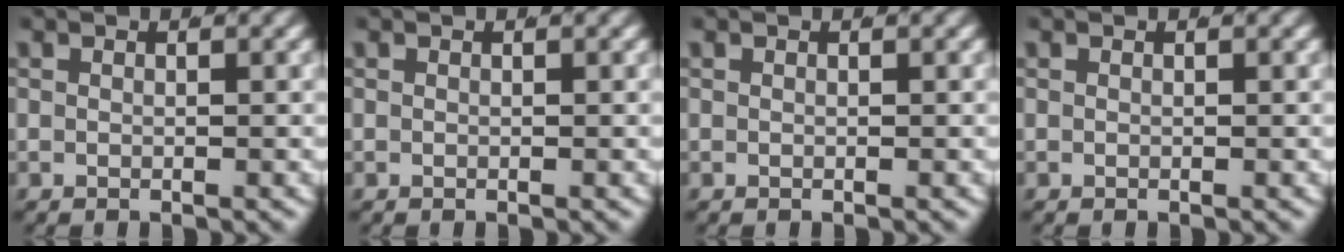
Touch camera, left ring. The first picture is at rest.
{"total": 0.0}
{"total": 0.0}
{"total": 0.0}